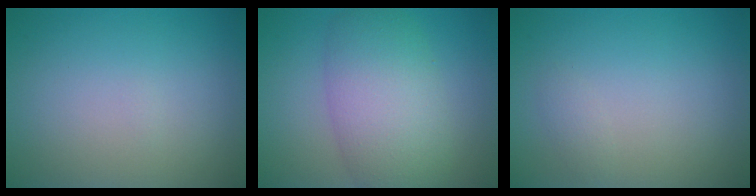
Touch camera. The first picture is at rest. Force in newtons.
{"total": 7.3, "press": 7.2, "slide": 0.5}
{"total": 0.7, "press": 0.7, "slide": 0.0}